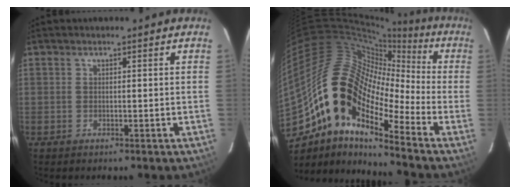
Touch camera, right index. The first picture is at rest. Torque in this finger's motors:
{"motor_torque": [1.11, -1.03, 1.05, 0.21]}